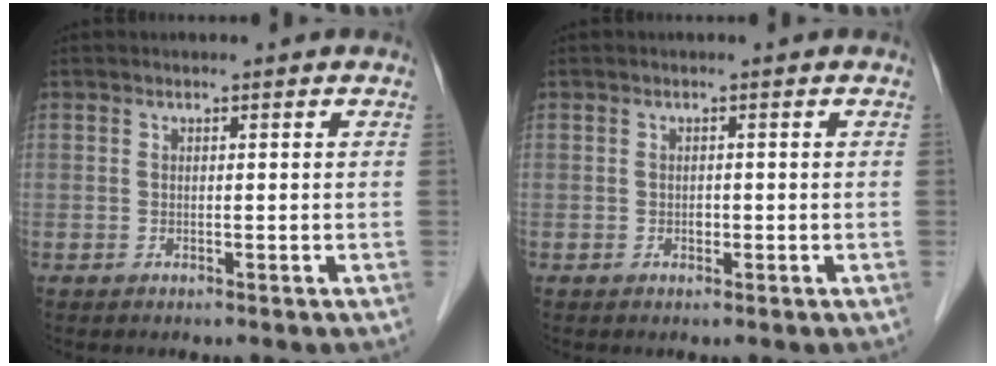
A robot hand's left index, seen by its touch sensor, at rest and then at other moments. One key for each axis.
{"total": 0.7, "fx": -0.4, "fy": 0.5, "fz": 0.3, "tx": -0.008, "ty": -0.002, "tz": -0.008}